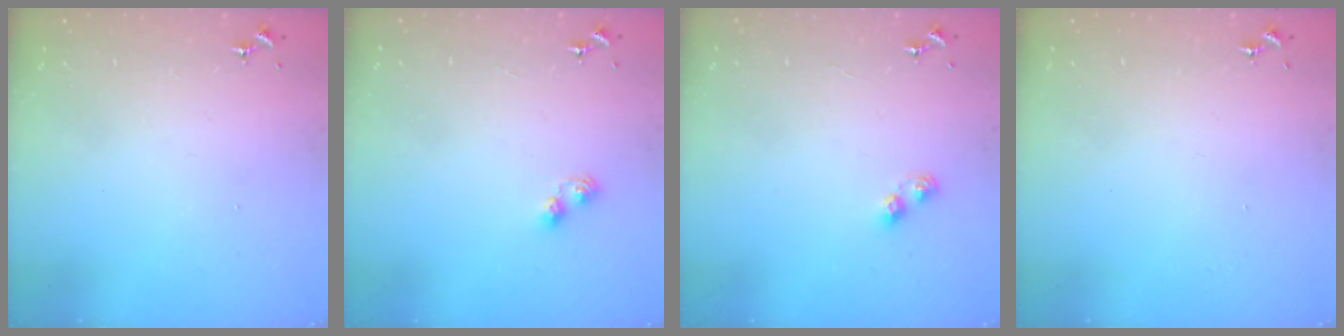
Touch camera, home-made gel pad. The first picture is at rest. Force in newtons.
{"total": 3.3, "press": 3.3, "slide": 0.4}
{"total": 5.2, "press": 5.1, "slide": 0.6}
{"total": 0.0}